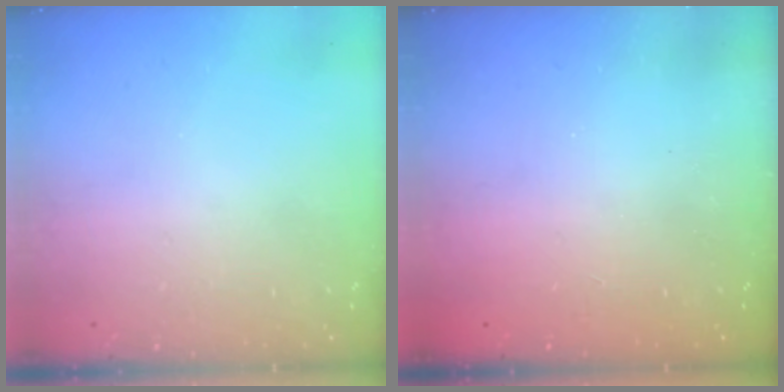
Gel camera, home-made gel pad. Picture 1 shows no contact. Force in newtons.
{"total": 2.3, "press": 2.2, "slide": 0.8}